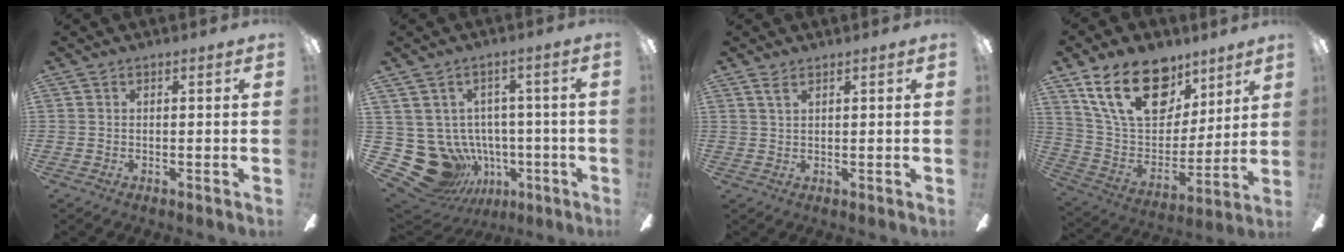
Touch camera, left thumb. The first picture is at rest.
{"total": 14.6, "force": [-4.2, 12.2, 6.8], "torque": [-0.176, 0.008, -0.049]}
{"total": 1.8, "force": [1.2, 0.8, 1.1], "torque": [-0.025, 0.001, 0.023]}
{"total": 23.7, "force": [13.1, 13.9, 14.0], "torque": [-0.248, -0.061, 0.238]}